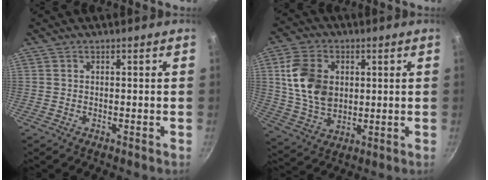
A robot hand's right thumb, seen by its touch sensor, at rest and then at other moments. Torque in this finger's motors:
{"motor_torque": [0.00, 0.67, 1.37, 0.03, 0.41]}